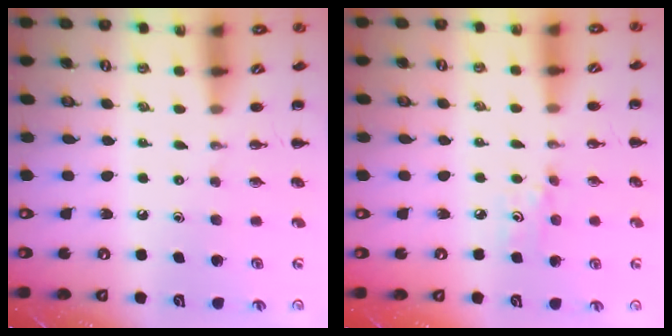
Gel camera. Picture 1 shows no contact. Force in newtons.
{"total": 3.0, "press": 2.8, "slide": 1.1}